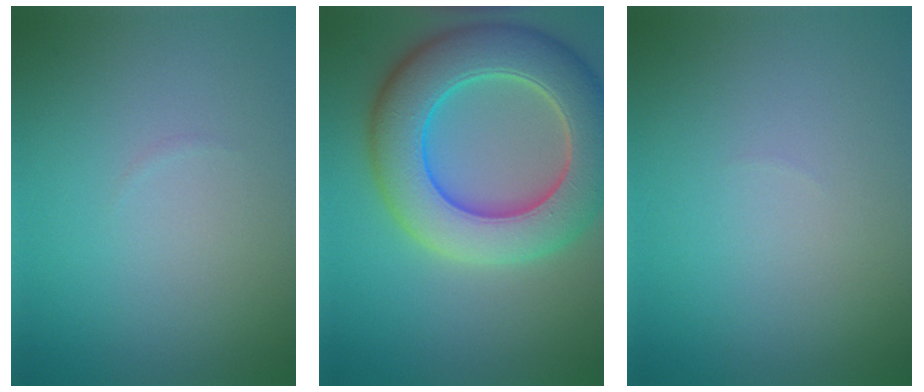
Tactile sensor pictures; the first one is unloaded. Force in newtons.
{"total": 10.3, "press": 10.3, "slide": 0.9}
{"total": 0.0}